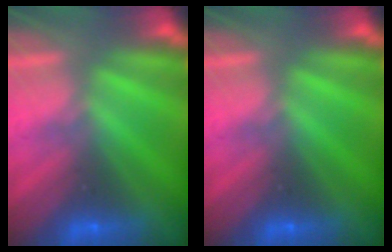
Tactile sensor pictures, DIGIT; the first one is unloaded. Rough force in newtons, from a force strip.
{"total": 0.0}